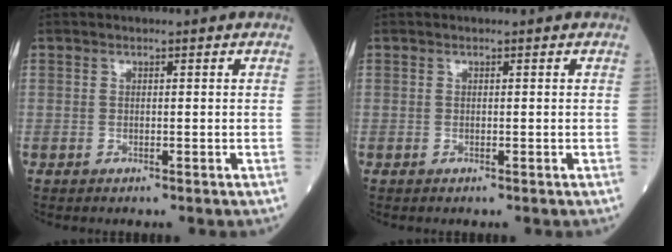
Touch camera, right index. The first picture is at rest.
{"total": 0.0}